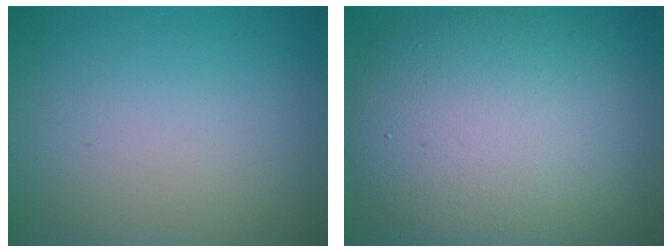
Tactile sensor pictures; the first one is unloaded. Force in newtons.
{"total": 11.7, "press": 11.6, "slide": 0.7}